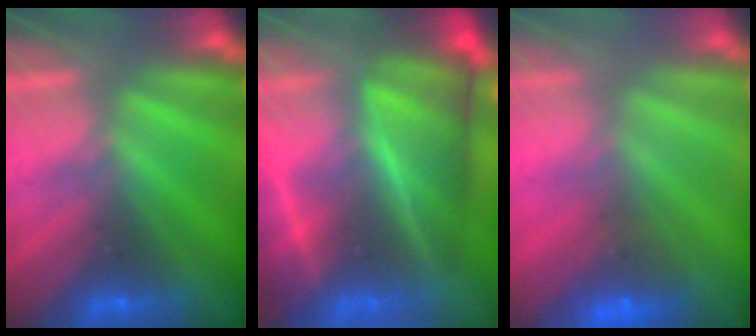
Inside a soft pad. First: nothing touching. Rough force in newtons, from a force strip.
{"total": 7.5}
{"total": 7.2}